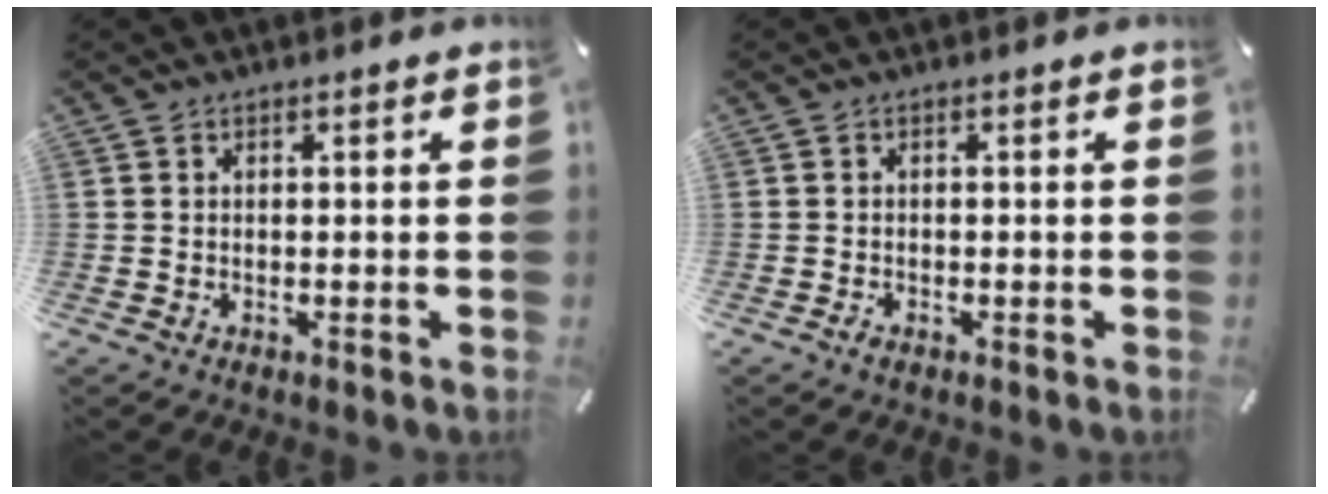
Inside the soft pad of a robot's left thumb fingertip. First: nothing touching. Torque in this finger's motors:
{"motor_torque": [0.00, 0.00, 0.00, 0.00, 0.00]}